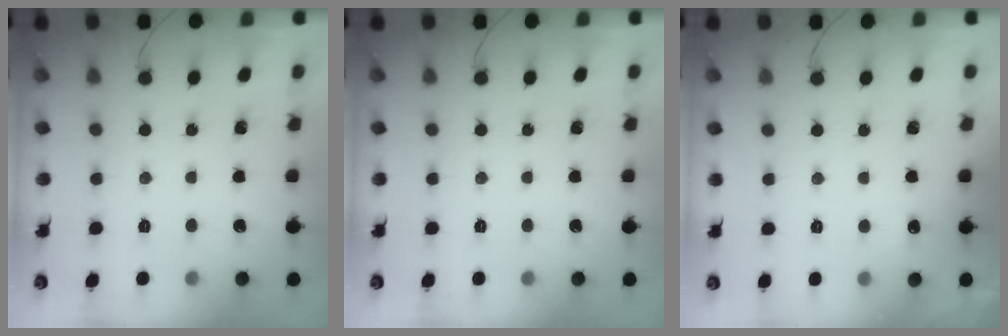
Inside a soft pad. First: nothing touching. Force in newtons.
{"total": 0.0}
{"total": 2.9, "press": 2.7, "slide": 1.2}